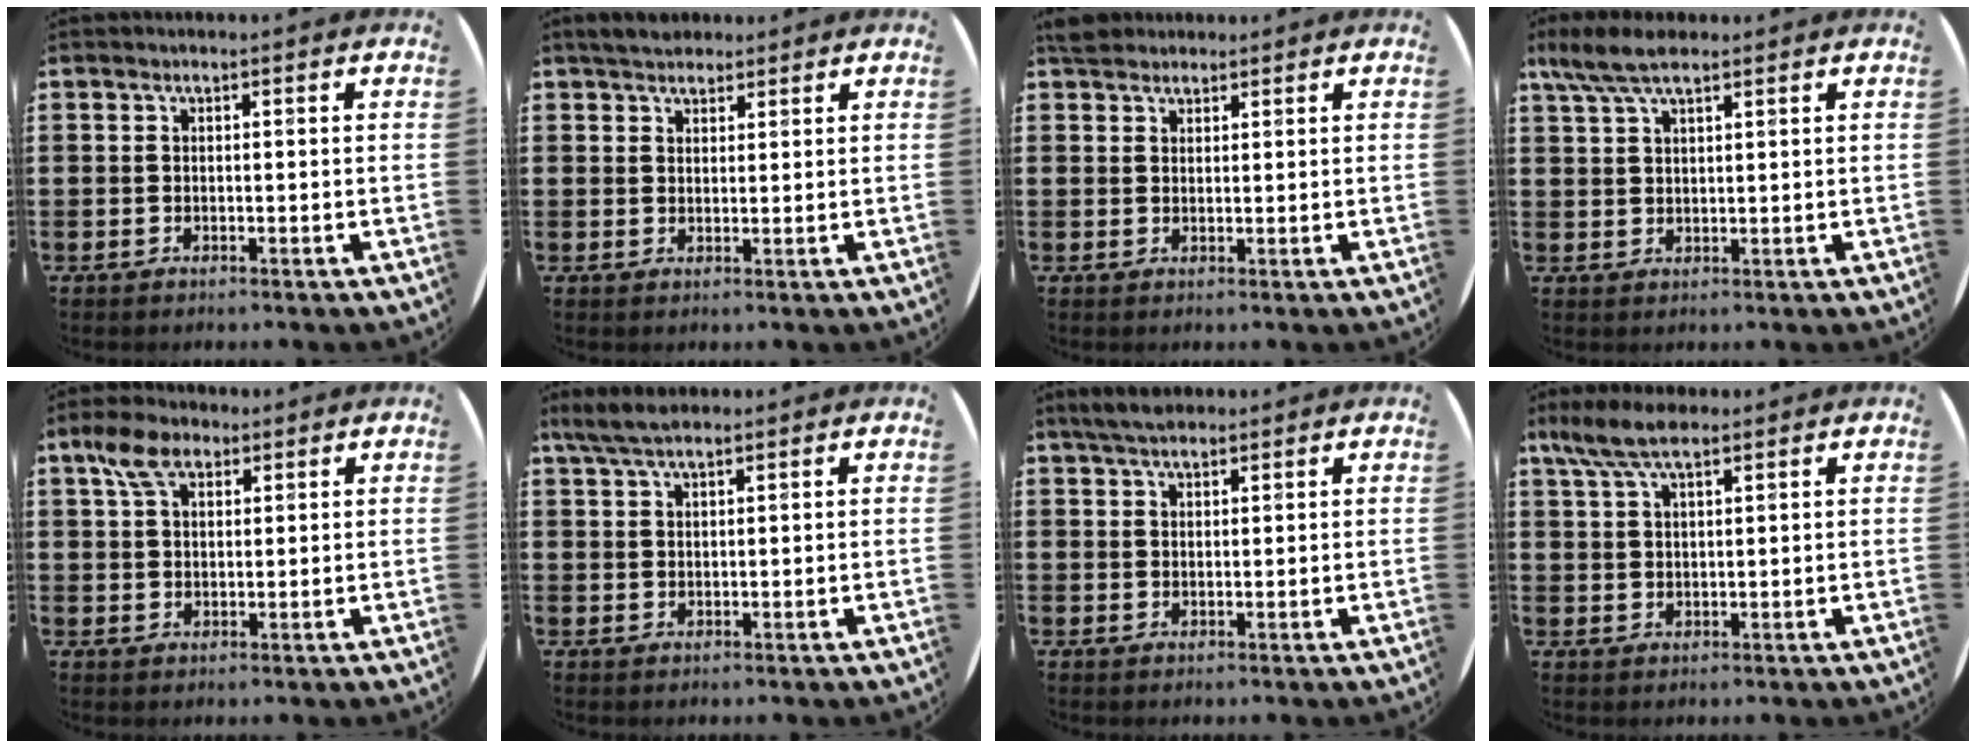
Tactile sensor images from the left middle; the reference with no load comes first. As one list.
[{"total": 2.9, "force": [2.7, 1.0, 0.5], "torque": [-0.014, 0.001, 0.051]}, {"total": 2.4, "force": [2.2, 0.9, 0.2], "torque": [-0.002, 0.004, 0.043]}, {"total": 5.4, "force": [3.9, 1.5, 3.3], "torque": [-0.074, 0.001, 0.071]}, {"total": 5.4, "force": [3.4, 3.1, 2.9], "torque": [-0.059, 0.011, 0.062]}, {"total": 3.6, "force": [2.7, 1.0, 2.1], "torque": [-0.045, 0.005, 0.050]}, {"total": 3.0, "force": [2.6, 0.9, 1.2], "torque": [-0.027, 0.003, 0.049]}, {"total": 6.0, "force": [4.3, 1.9, 3.6], "torque": [-0.081, 0.002, 0.078]}]